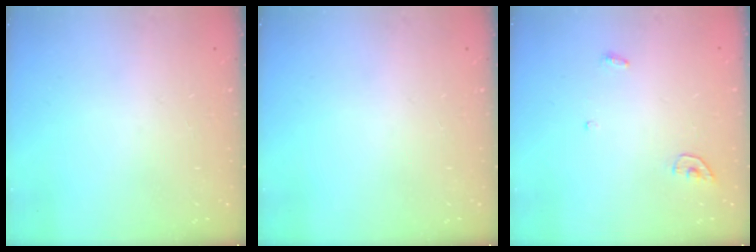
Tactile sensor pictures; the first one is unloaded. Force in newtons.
{"total": 0.0}
{"total": 4.3, "press": 4.3, "slide": 0.4}